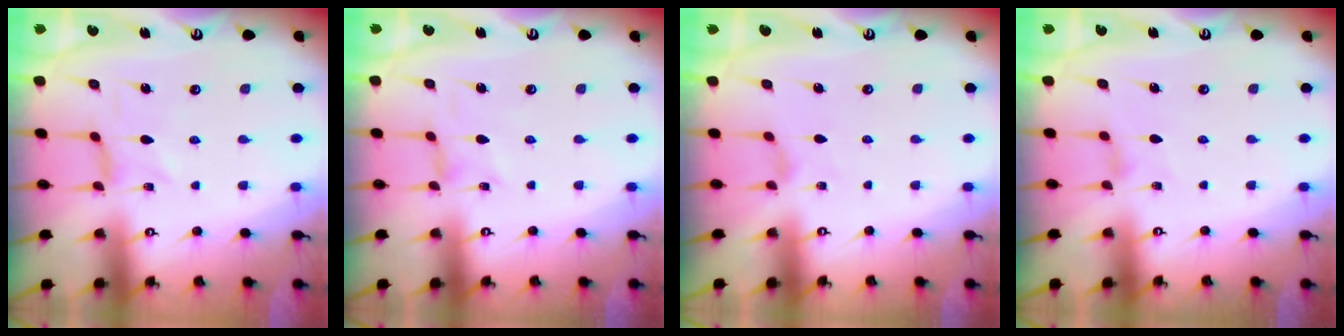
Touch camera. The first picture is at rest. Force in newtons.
{"total": 0.8, "press": 0.7, "slide": 0.2}
{"total": 0.8, "press": 0.8, "slide": 0.2}
{"total": 2.2, "press": 2.2, "slide": 0.3}